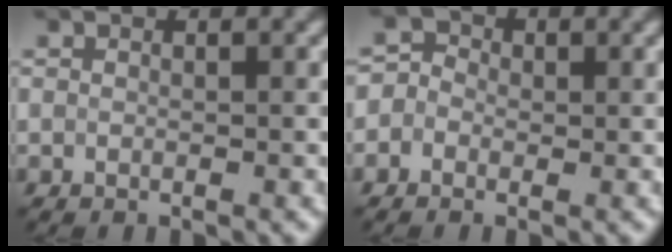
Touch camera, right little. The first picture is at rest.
{"total": 2.4, "force": [-0.2, 2.3, 0.8], "torque": [0.001, 0.012, -0.029]}